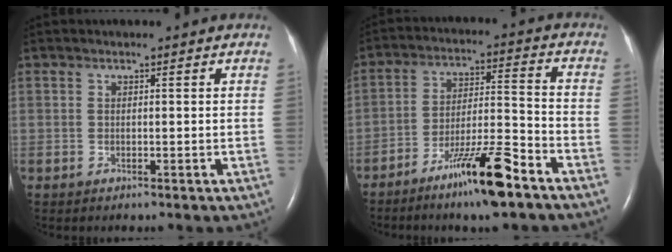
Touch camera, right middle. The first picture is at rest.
{"total": 11.4, "force": [-7.7, 0.6, 8.3], "torque": [-0.146, -0.012, -0.138]}